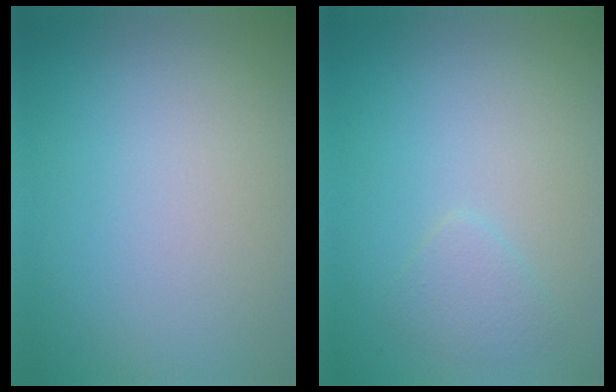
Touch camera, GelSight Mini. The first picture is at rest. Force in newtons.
{"total": 1.4, "press": 1.4, "slide": 0.0}